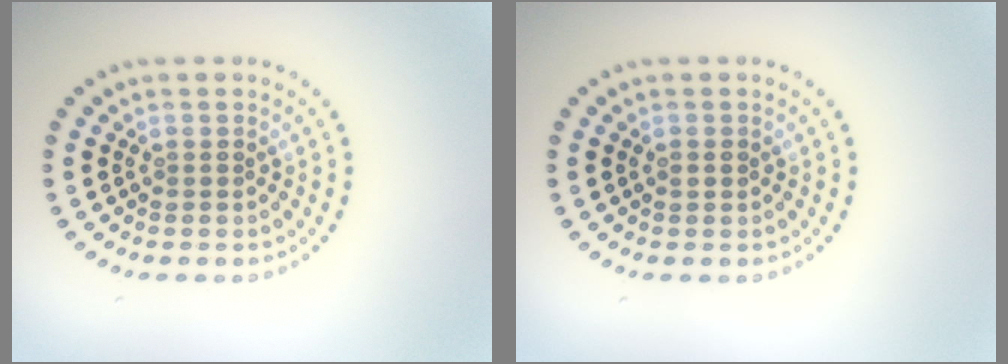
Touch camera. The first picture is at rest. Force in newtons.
{"total": 0.8, "press": 0.8, "slide": 0.1}